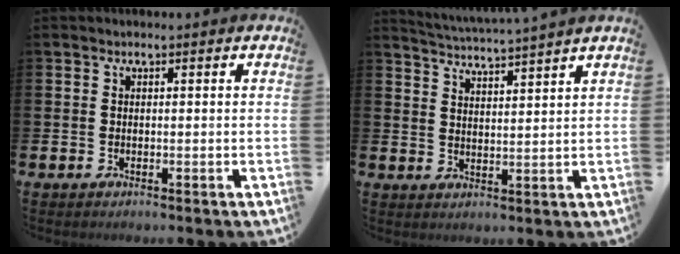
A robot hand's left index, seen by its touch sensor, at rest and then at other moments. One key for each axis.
{"total": 4.1, "fx": 4.0, "fy": -1.0, "fz": 0.2, "tx": -0.019, "ty": -0.028, "tz": 0.070}